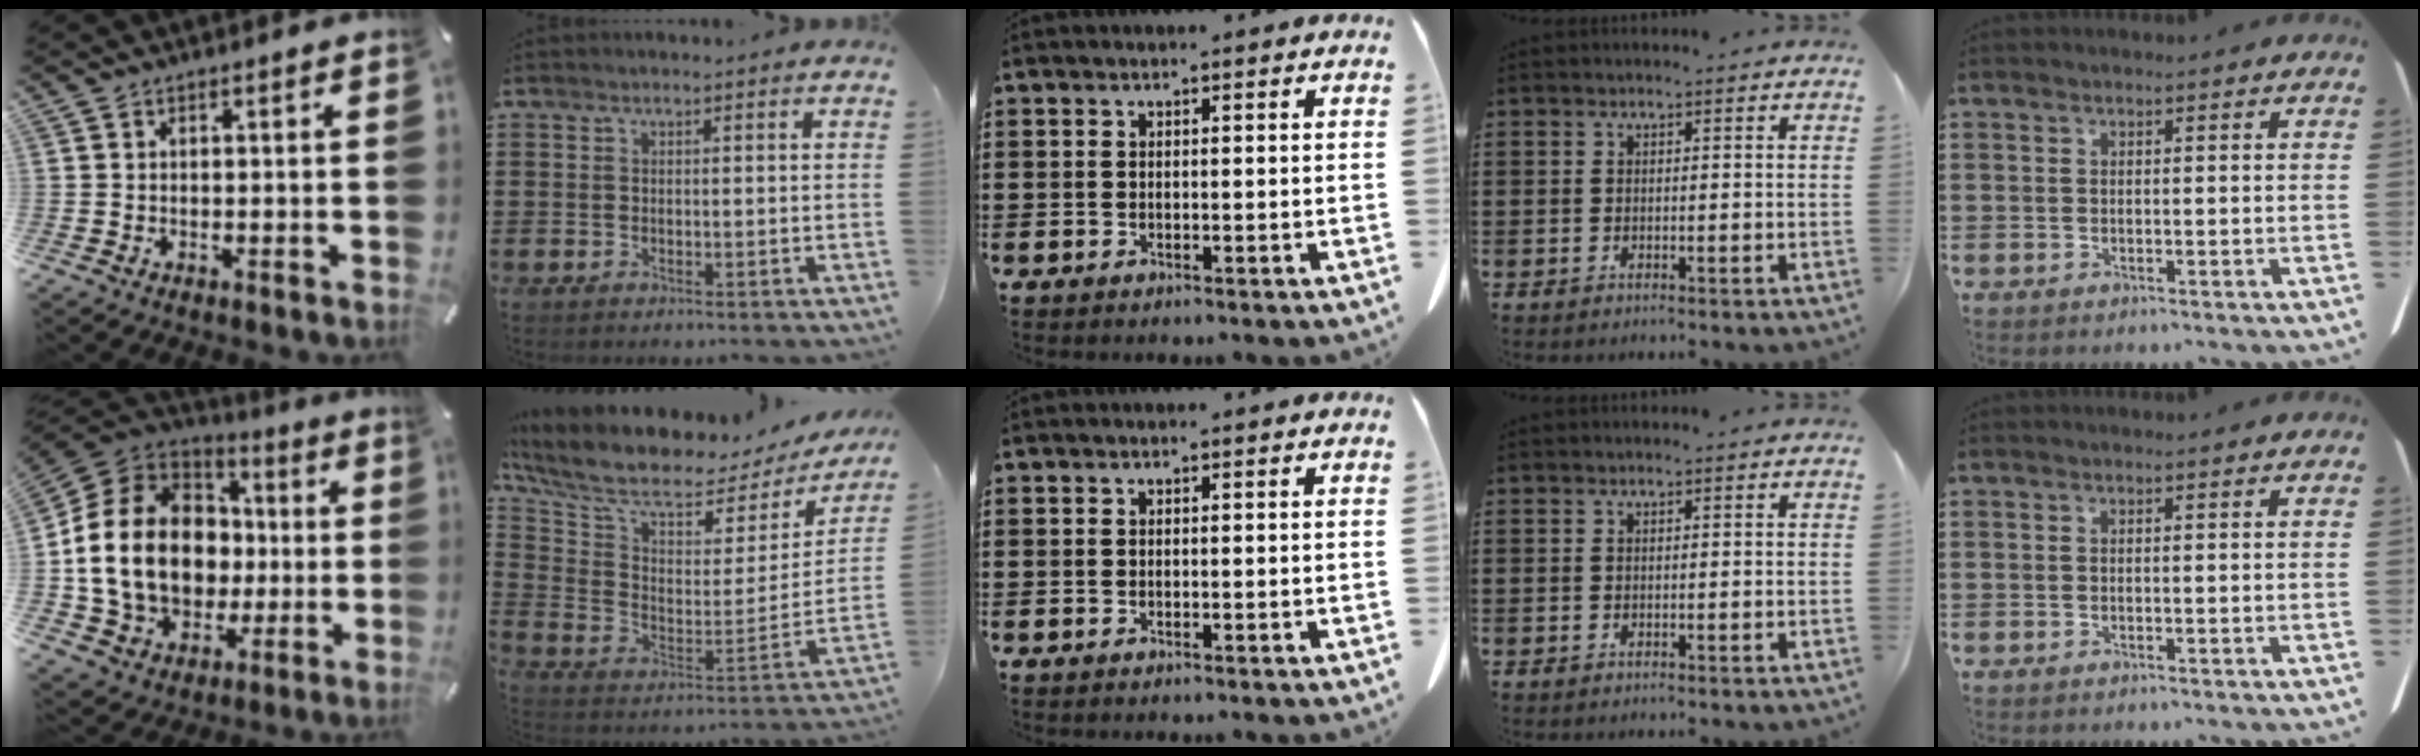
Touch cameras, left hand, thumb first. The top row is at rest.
{"thumb": {"total": 20.3, "force": [-0.9, 16.1, 12.2], "torque": [-0.281, 0.008, -0.009]}, "index": {"total": 8.5, "force": [6.9, 2.0, 4.6], "torque": [-0.122, -0.057, 0.119]}}